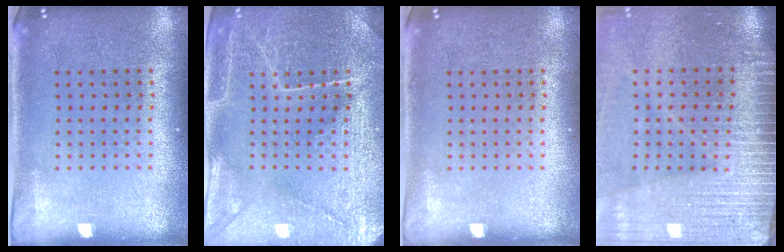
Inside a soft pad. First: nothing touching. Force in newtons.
{"total": 3.6, "press": 3.5, "slide": 0.7}
{"total": 0.0}
{"total": 4.2, "press": 3.6, "slide": 2.1}